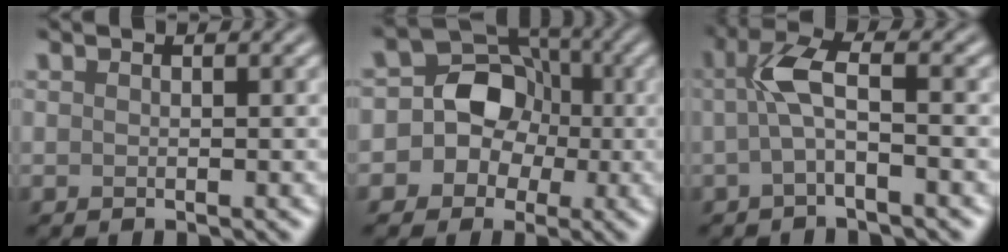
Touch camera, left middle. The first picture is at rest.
{"total": 9.5, "force": [-0.2, 8.8, 3.5], "torque": [-0.041, 0.056, -0.039]}
{"total": 3.3, "force": [-0.4, 0.6, 3.2], "torque": [-0.070, 0.013, -0.011]}